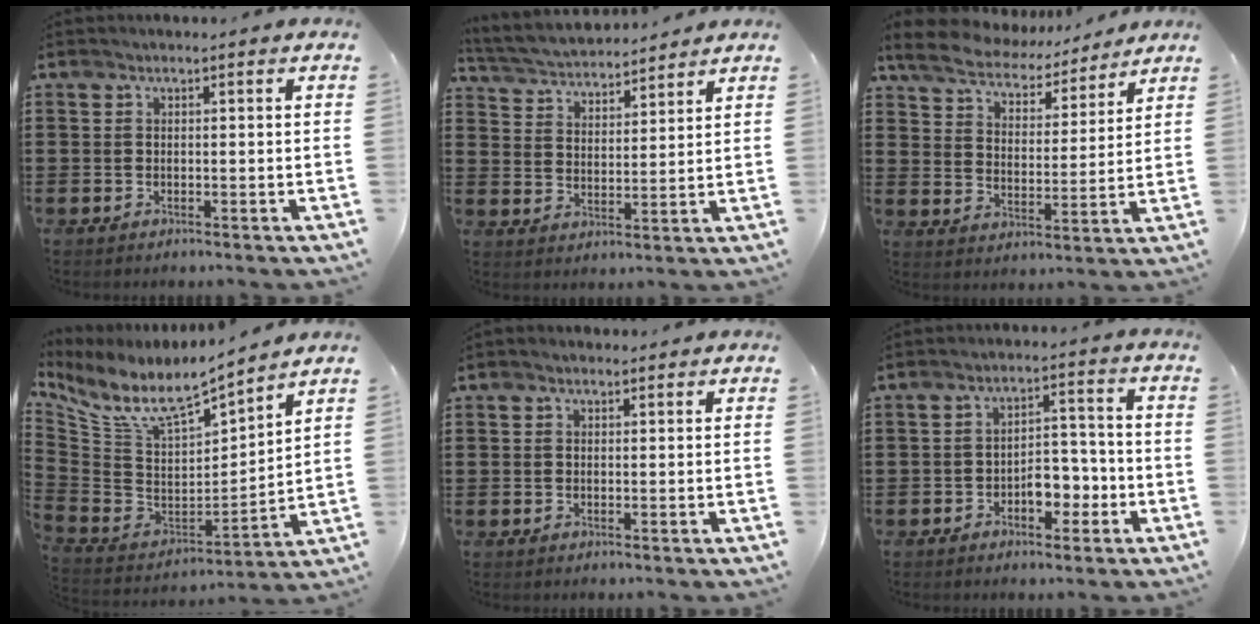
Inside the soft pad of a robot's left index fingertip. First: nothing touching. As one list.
[{"total": 4.0, "force": [4.0, 0.5, 0.3], "torque": [-0.028, -0.022, 0.067]}, {"total": 6.2, "force": [5.8, 1.5, 1.7], "torque": [-0.063, -0.035, 0.098]}, {"total": 8.3, "force": [6.8, 1.7, 4.4], "torque": [-0.120, -0.060, 0.114]}, {"total": 0.6, "force": [0.3, 0.4, 0.3], "torque": [-0.007, 0.003, 0.007]}, {"total": 5.4, "force": [-2.3, 3.2, 3.6], "torque": [-0.056, 0.007, -0.046]}]